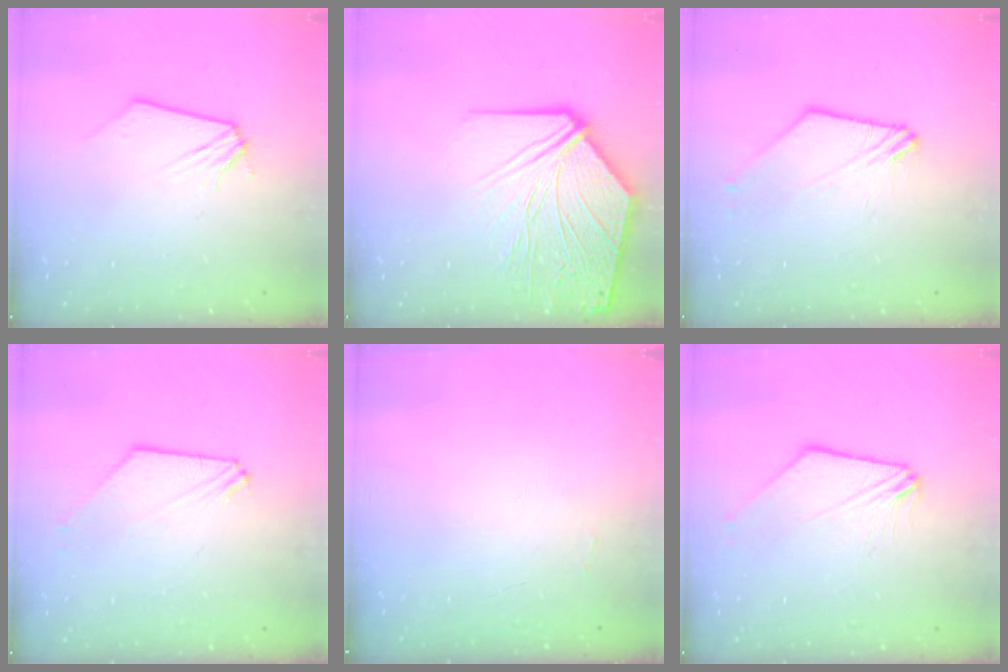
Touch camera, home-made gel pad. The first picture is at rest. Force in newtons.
{"total": 16.6, "press": 16.4, "slide": 2.8}
{"total": 2.8, "press": 2.8, "slide": 0.3}
{"total": 0.0}
{"total": 3.8, "press": 3.8, "slide": 0.4}
{"total": 1.9, "press": 1.9, "slide": 0.5}